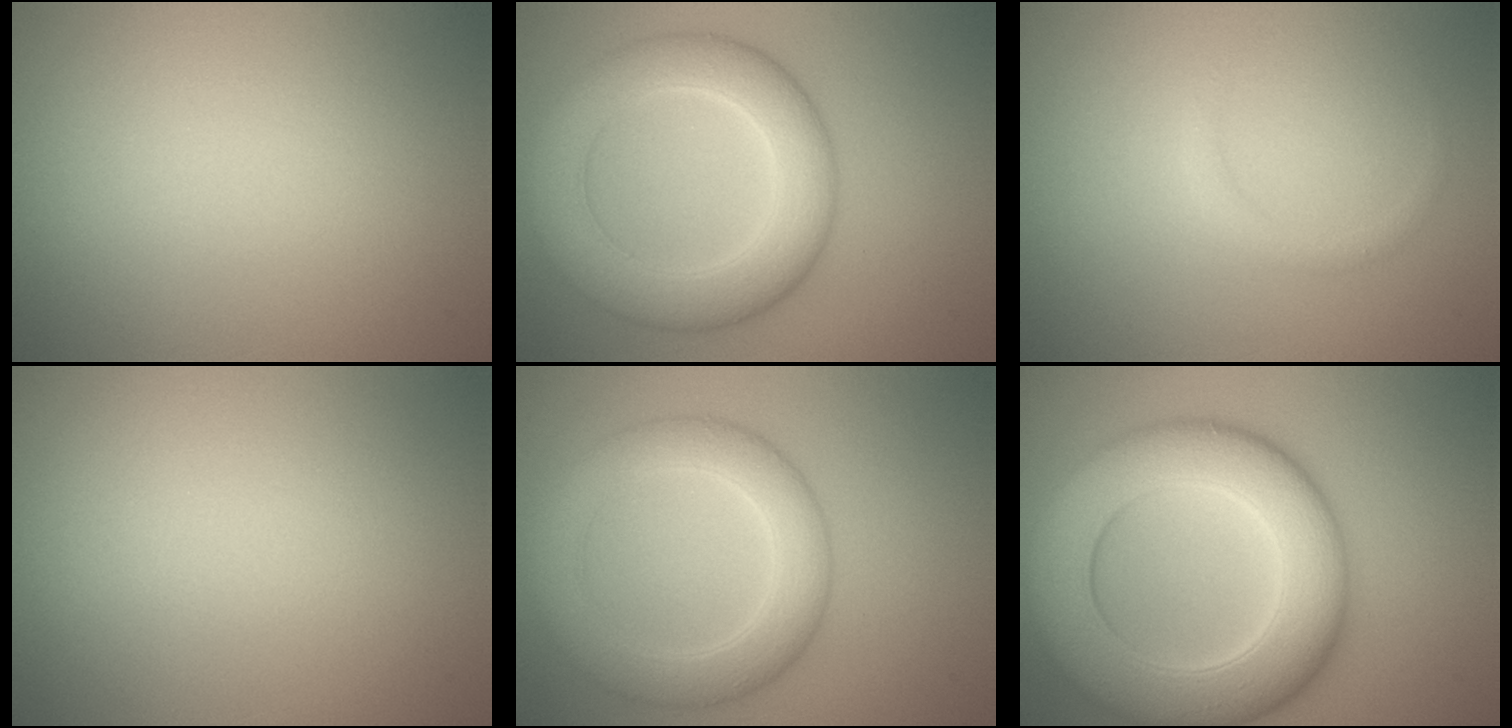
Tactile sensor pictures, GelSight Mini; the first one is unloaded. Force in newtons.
{"total": 7.4, "press": 7.4, "slide": 0.2}
{"total": 1.0, "press": 1.0, "slide": 0.0}
{"total": 0.0}
{"total": 5.4, "press": 5.4, "slide": 0.1}
{"total": 11.8, "press": 11.8, "slide": 0.4}